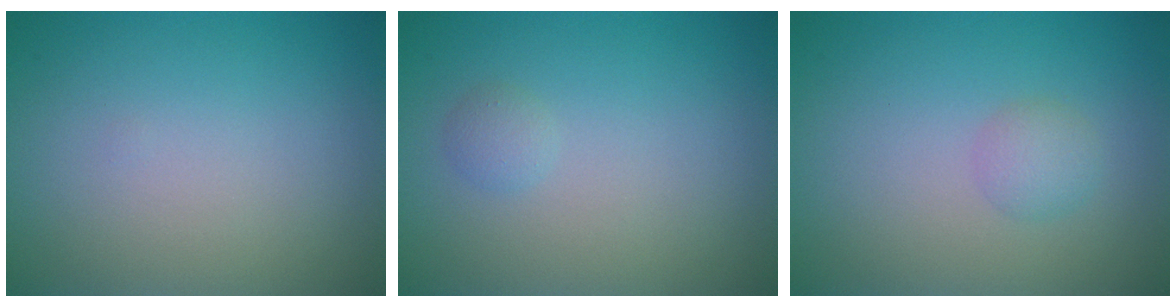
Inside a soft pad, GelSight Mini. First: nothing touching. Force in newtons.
{"total": 0.8, "press": 0.8, "slide": 0.0}
{"total": 1.4, "press": 1.4, "slide": 0.0}